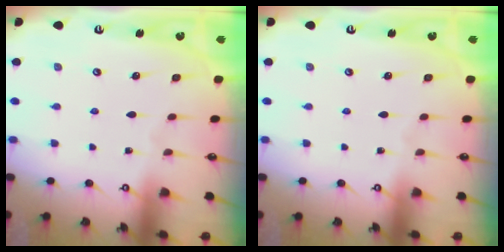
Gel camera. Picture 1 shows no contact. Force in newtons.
{"total": 0.0}